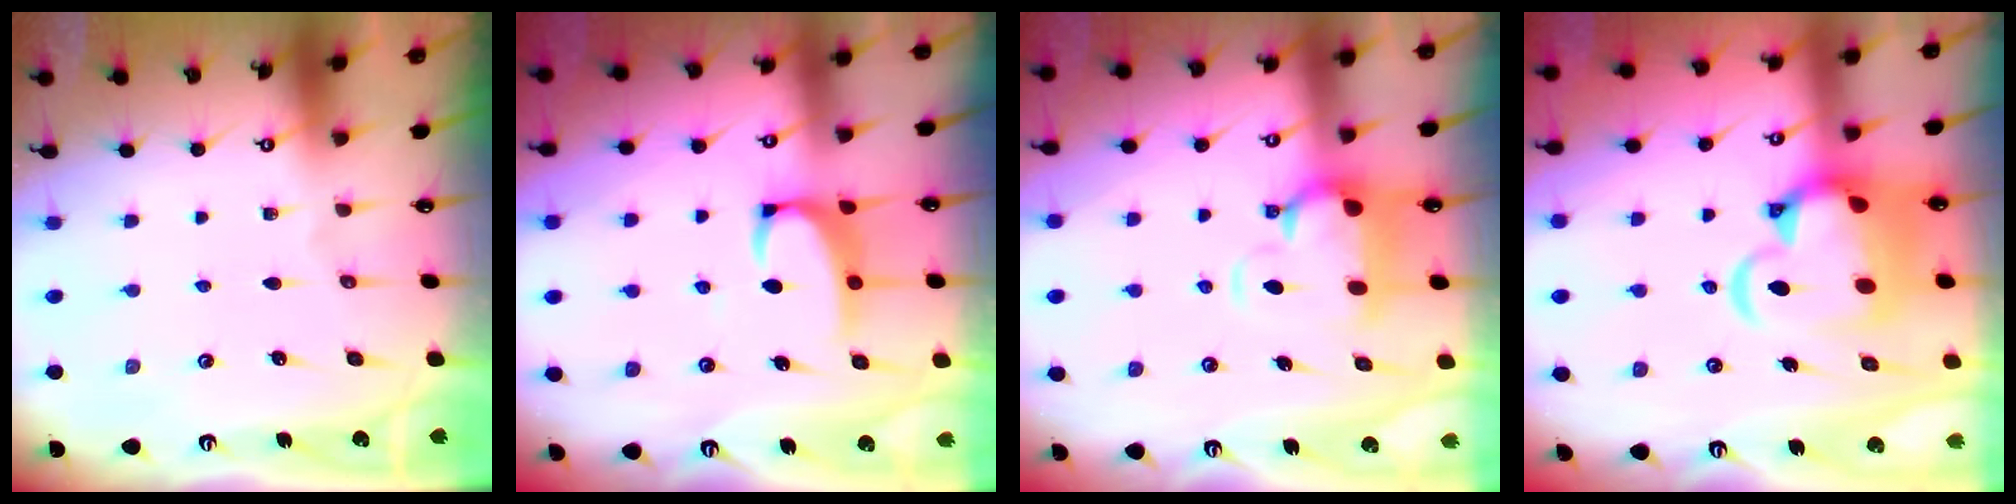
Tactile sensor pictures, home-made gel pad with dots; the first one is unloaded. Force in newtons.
{"total": 3.5, "press": 3.5, "slide": 0.7}
{"total": 2.7, "press": 1.9, "slide": 1.9}
{"total": 9.9, "press": 9.7, "slide": 1.9}